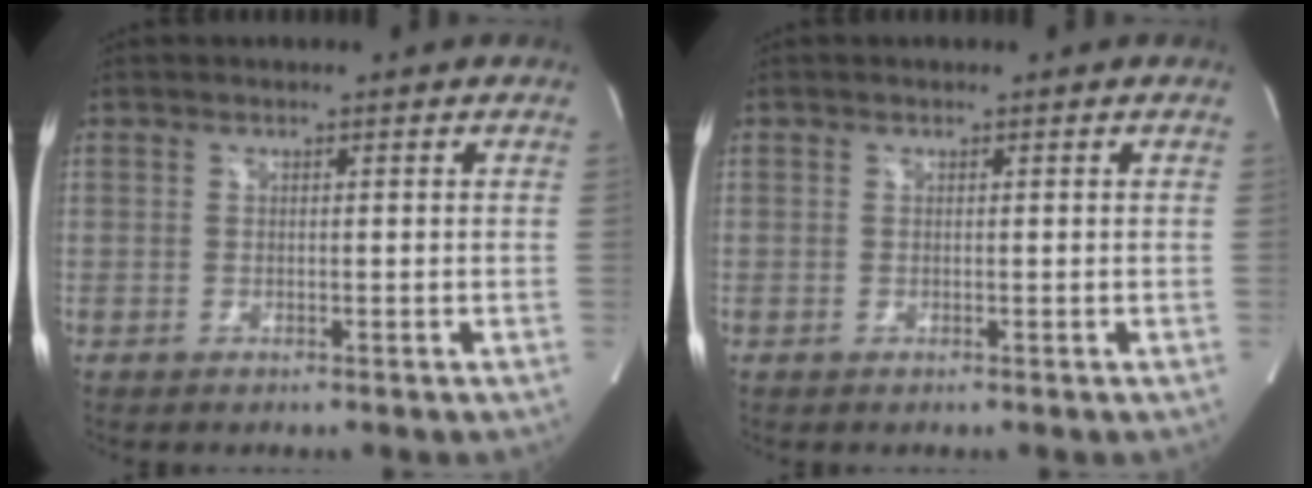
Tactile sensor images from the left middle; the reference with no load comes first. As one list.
[{"total": 0.0}]